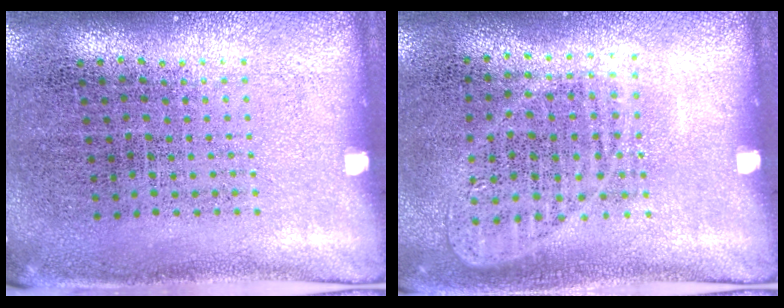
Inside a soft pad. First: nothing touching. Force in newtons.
{"total": 1.0, "press": 0.9, "slide": 0.4}